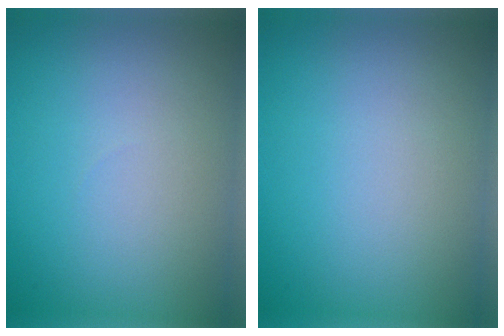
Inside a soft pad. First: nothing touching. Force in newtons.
{"total": 0.0}